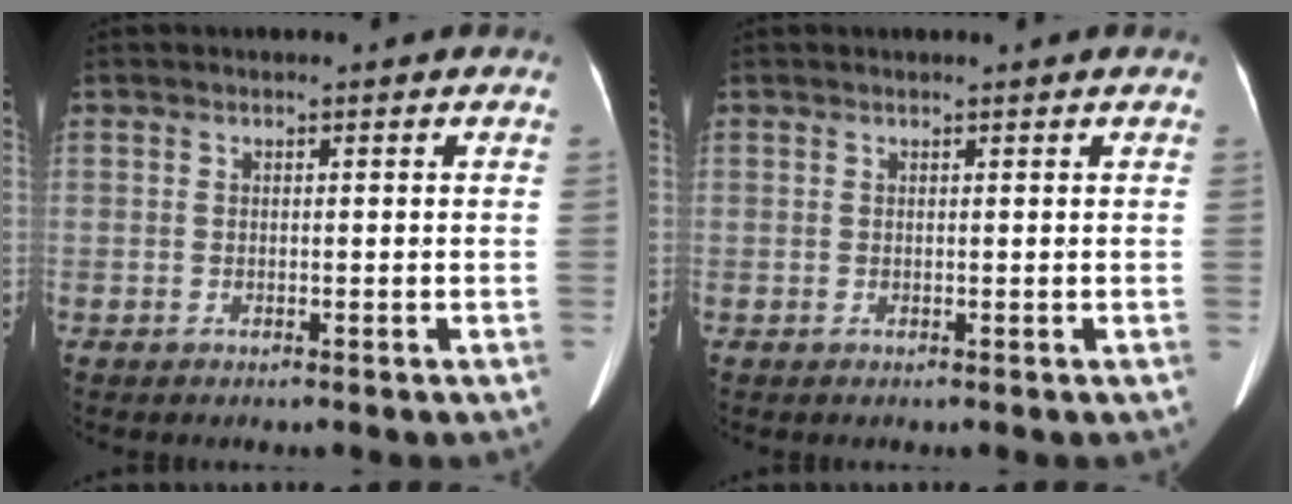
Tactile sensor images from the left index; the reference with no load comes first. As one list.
[{"total": 1.4, "force": [1.3, -0.1, 0.5], "torque": [-0.010, 0.014, 0.018]}]